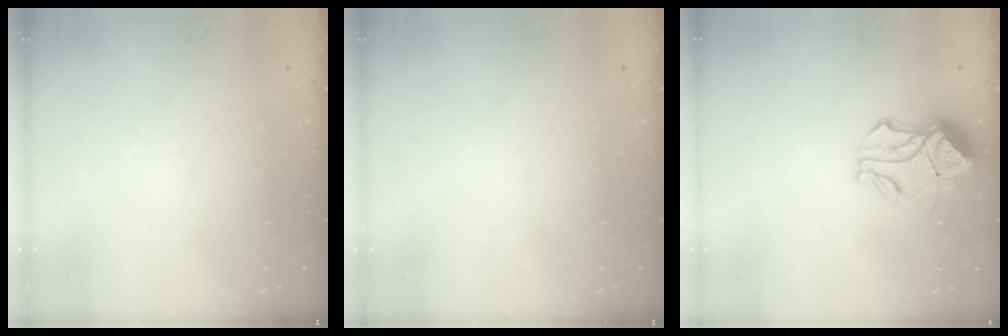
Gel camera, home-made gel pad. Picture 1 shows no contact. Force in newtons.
{"total": 0.0}
{"total": 10.0, "press": 10.0, "slide": 0.2}